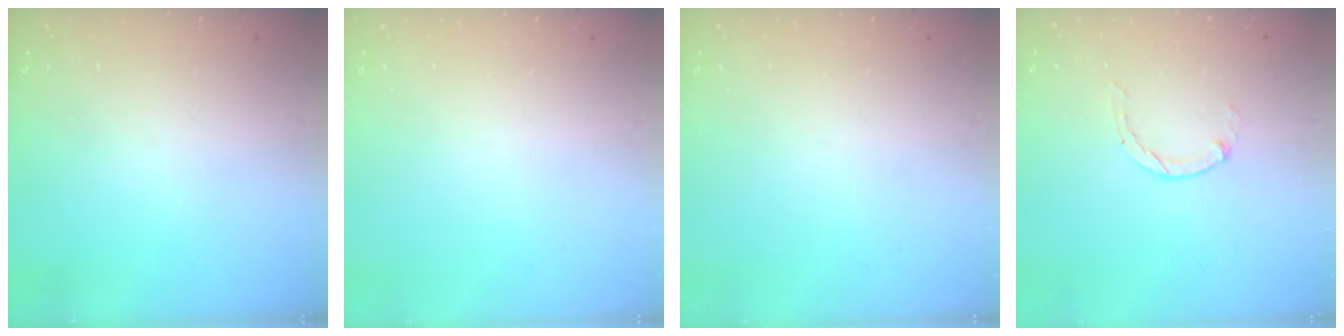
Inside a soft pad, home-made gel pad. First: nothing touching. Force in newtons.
{"total": 0.0}
{"total": 0.0}
{"total": 0.8, "press": 0.7, "slide": 0.2}